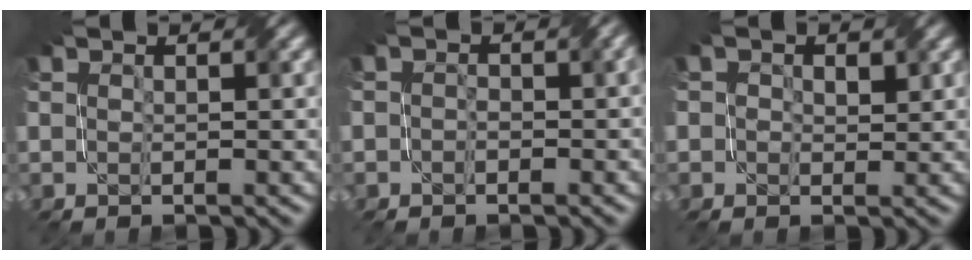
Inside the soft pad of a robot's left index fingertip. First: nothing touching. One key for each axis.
{"total": 2.3, "fx": -0.9, "fy": 1.3, "fz": 1.6, "tx": -0.015, "ty": -0.002, "tz": -0.015}
{"total": 2.0, "fx": 0.5, "fy": 1.7, "fz": 0.9, "tx": -0.019, "ty": 0.005, "tz": 0.010}